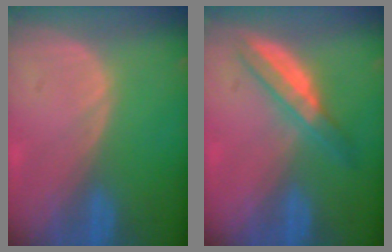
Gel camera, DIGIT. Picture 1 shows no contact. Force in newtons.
{"total": 5.5, "press": 5.0, "slide": 2.2}